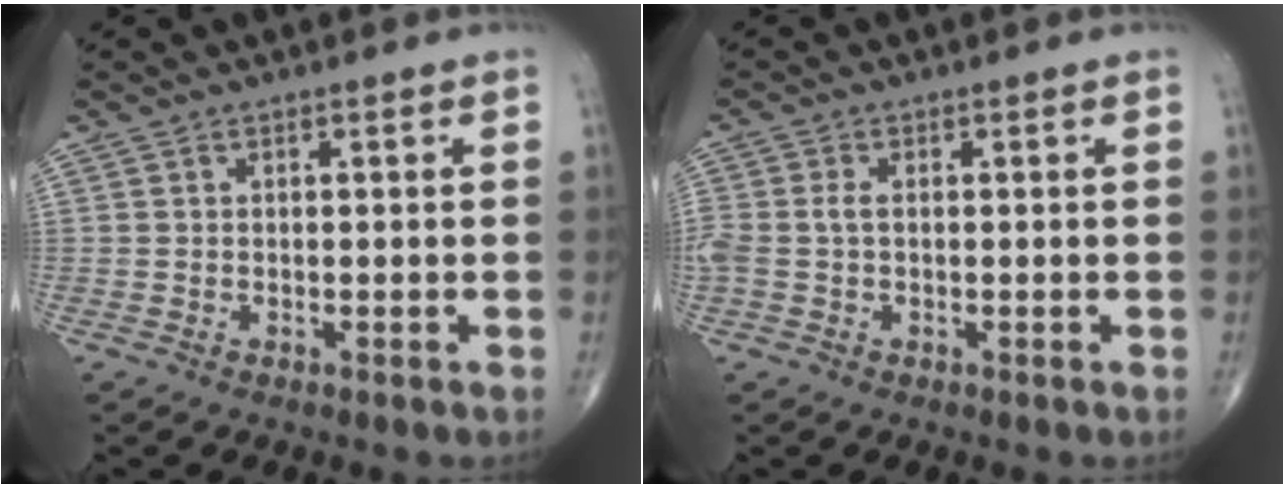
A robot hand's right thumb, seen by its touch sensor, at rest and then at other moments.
{"total": 3.3, "force": [-0.1, 2.0, 2.6], "torque": [-0.078, 0.008, -0.003]}